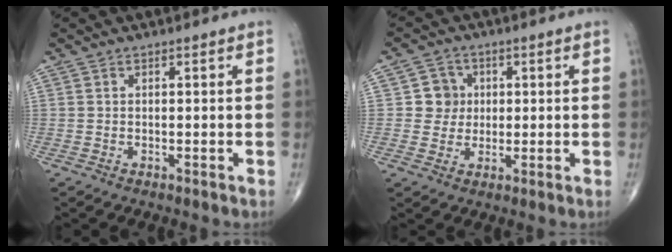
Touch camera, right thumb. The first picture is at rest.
{"total": 4.9, "force": [0.7, 4.8, 1.0], "torque": [0.017, 0.006, 0.007]}